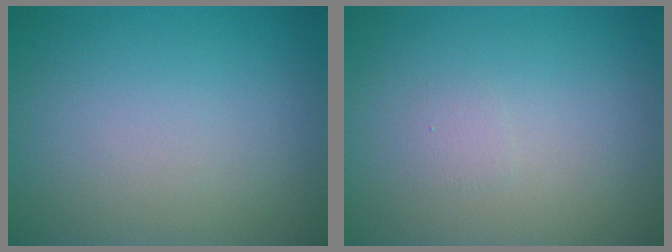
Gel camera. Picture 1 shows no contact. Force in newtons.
{"total": 0.6, "press": 0.6, "slide": 0.1}